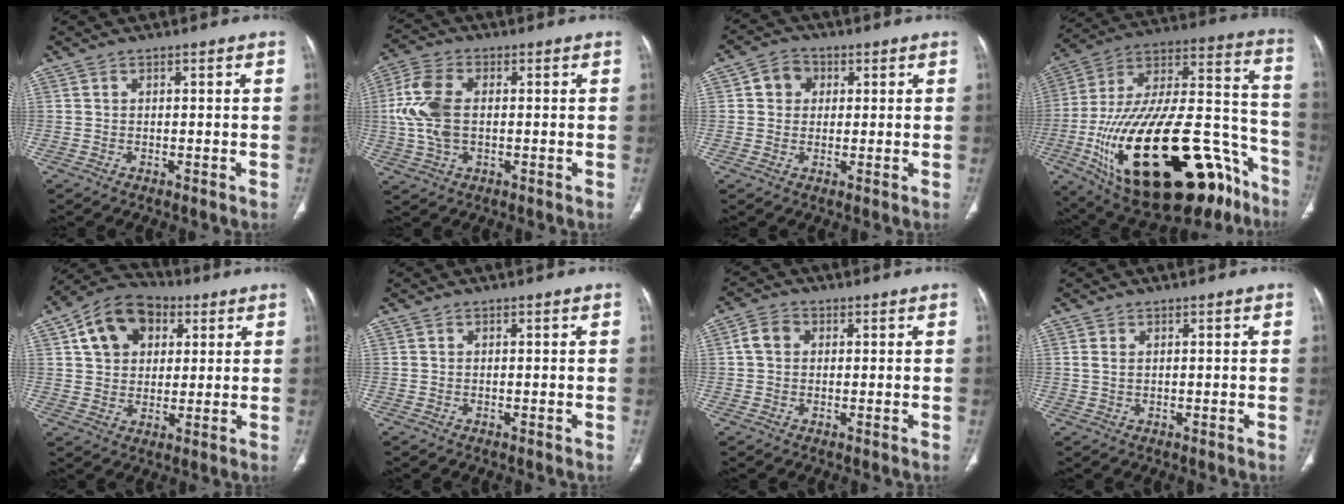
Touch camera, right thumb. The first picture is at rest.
{"total": 10.1, "force": [0.4, 6.0, 8.1], "torque": [-0.189, 0.012, 0.008]}
{"total": 4.9, "force": [1.2, 4.3, 2.0], "torque": [-0.011, 0.006, 0.016]}
{"total": 42.8, "force": [-18.6, 18.7, 33.7], "torque": [-0.531, 0.066, -0.283]}
{"total": 13.0, "force": [4.7, 9.5, 7.5], "torque": [-0.102, 0.003, 0.072]}
{"total": 0.0}
{"total": 3.8, "force": [0.6, 3.1, 2.1], "torque": [-0.038, 0.012, 0.009]}
{"total": 1.5, "force": [0.5, 0.9, 1.1], "torque": [-0.025, 0.001, 0.016]}